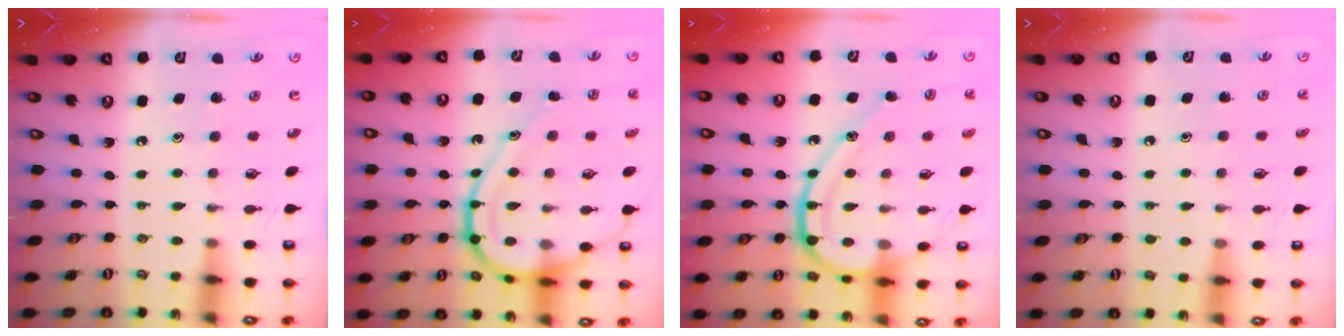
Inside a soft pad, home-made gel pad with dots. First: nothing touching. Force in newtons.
{"total": 17.6, "press": 17.5, "slide": 1.7}
{"total": 18.6, "press": 18.6, "slide": 1.6}
{"total": 5.0, "press": 5.0, "slide": 0.5}